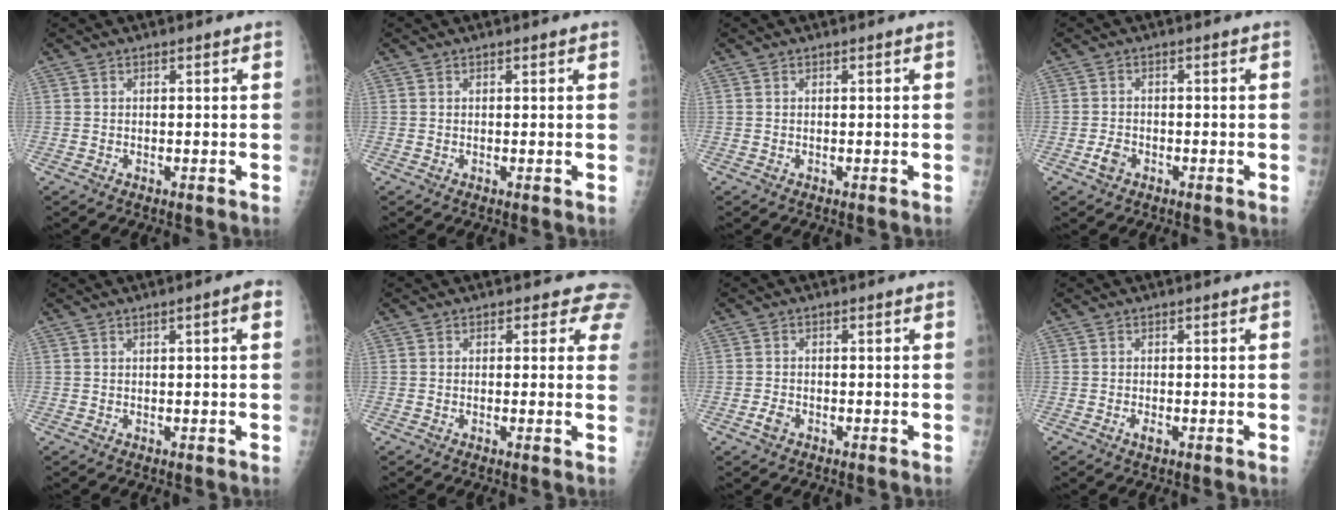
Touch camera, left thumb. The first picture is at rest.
{"total": 0.0}
{"total": 0.0}
{"total": 2.4, "force": [-1.4, 1.6, 1.0], "torque": [-0.018, 0.006, -0.024]}
{"total": 2.5, "force": [0.7, 0.3, 2.4], "torque": [-0.036, 0.008, 0.010]}
{"total": 4.0, "force": [3.1, 2.4, 0.7], "torque": [0.028, -0.013, 0.011]}
{"total": 1.7, "force": [-1.1, 1.1, 0.7], "torque": [-0.017, 0.001, -0.021]}
{"total": 1.0, "force": [-0.6, 0.5, 0.7], "torque": [-0.012, -0.002, -0.011]}